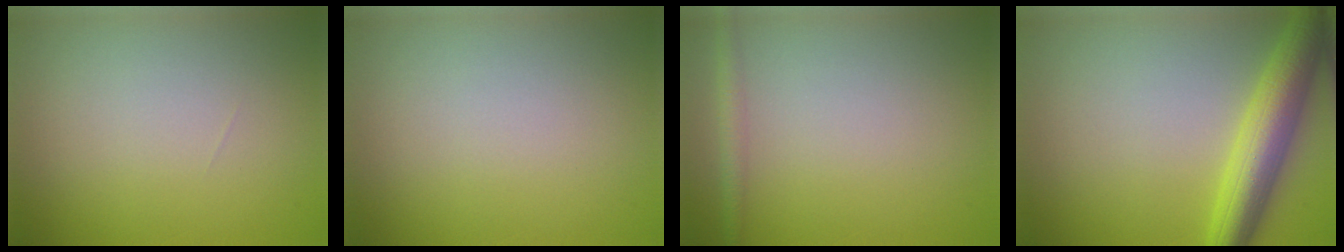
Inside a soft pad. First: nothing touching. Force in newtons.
{"total": 0.0}
{"total": 1.6, "press": 1.6, "slide": 0.1}
{"total": 6.2, "press": 6.2, "slide": 0.2}